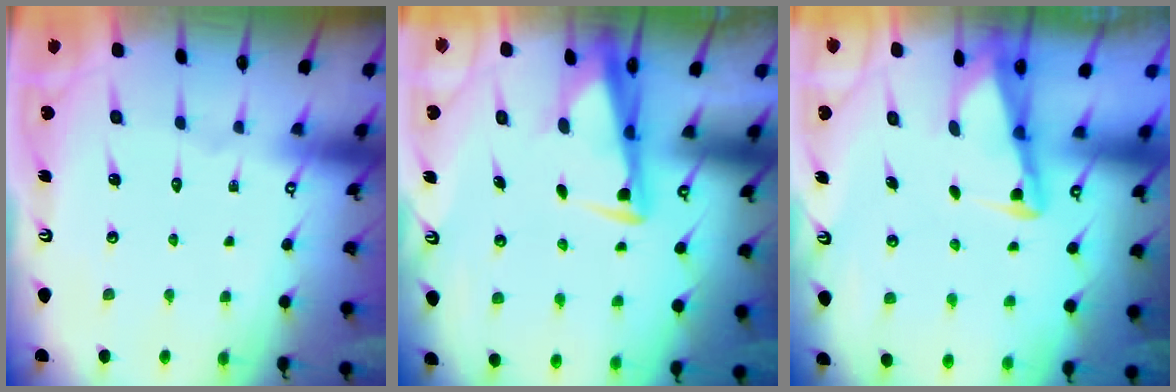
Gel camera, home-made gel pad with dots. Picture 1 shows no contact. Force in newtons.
{"total": 3.6, "press": 3.5, "slide": 1.1}
{"total": 3.0, "press": 3.0, "slide": 0.3}